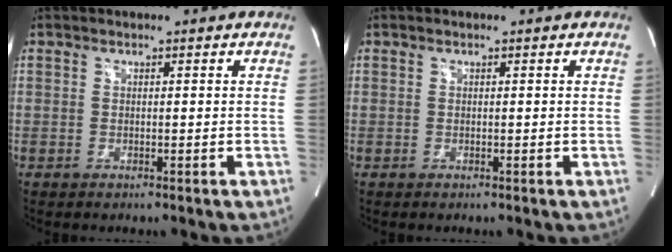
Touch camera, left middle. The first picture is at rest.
{"total": 0.0}